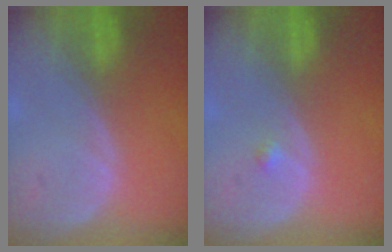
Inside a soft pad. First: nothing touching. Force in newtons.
{"total": 0.7, "press": 0.7, "slide": 0.1}